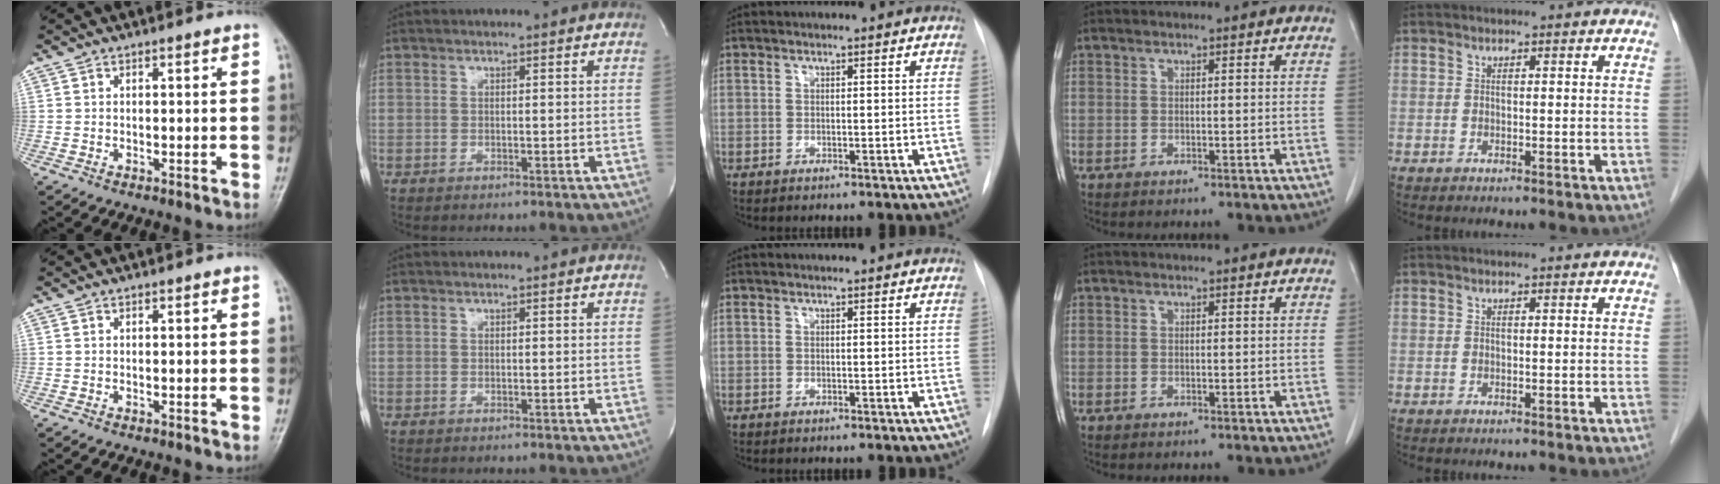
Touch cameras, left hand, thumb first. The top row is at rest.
{}